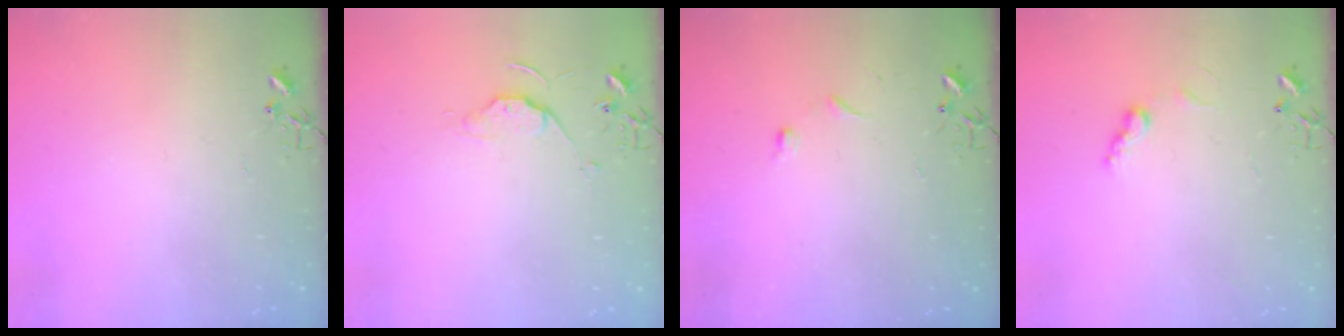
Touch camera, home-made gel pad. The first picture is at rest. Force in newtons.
{"total": 6.1, "press": 6.0, "slide": 0.6}
{"total": 4.7, "press": 4.6, "slide": 0.6}
{"total": 6.1, "press": 6.1, "slide": 0.3}